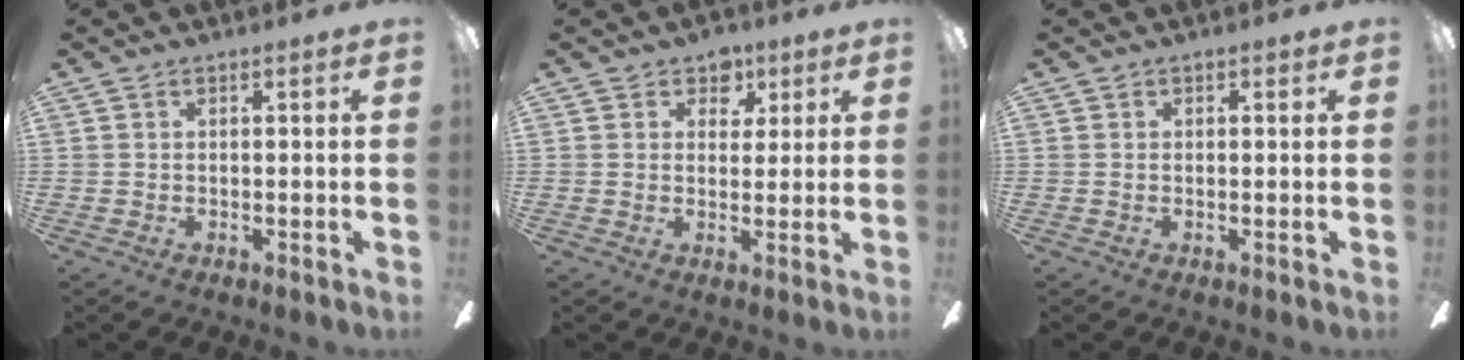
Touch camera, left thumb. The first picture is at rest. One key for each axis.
{"total": 5.2, "fx": 3.0, "fy": 3.9, "fz": 1.6, "tx": -0.008, "ty": -0.012, "tz": 0.049}
{"total": 0.0}